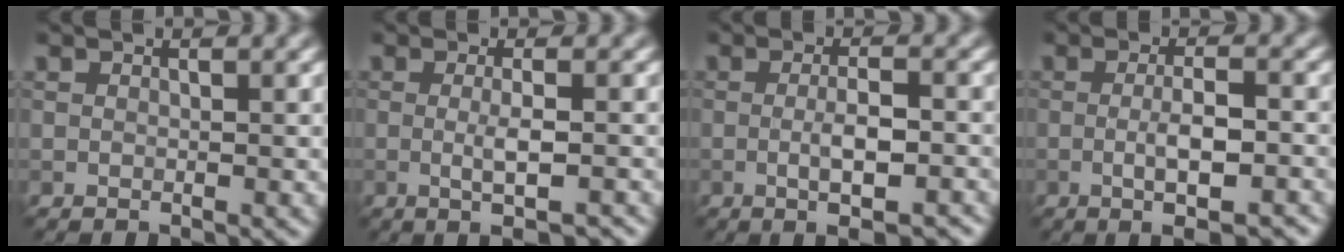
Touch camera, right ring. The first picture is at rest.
{"total": 3.3, "force": [-0.5, 0.7, 3.2], "torque": [-0.051, -0.005, -0.005]}
{"total": 4.6, "force": [-1.2, 1.1, 4.3], "torque": [-0.071, -0.005, -0.014]}
{"total": 5.1, "force": [-1.4, 1.2, 4.7], "torque": [-0.077, -0.004, -0.017]}